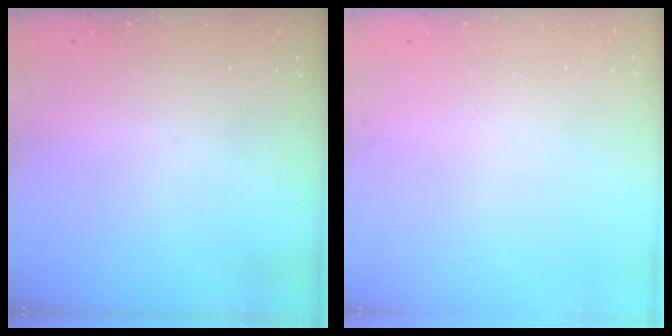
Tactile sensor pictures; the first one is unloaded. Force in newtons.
{"total": 0.0}